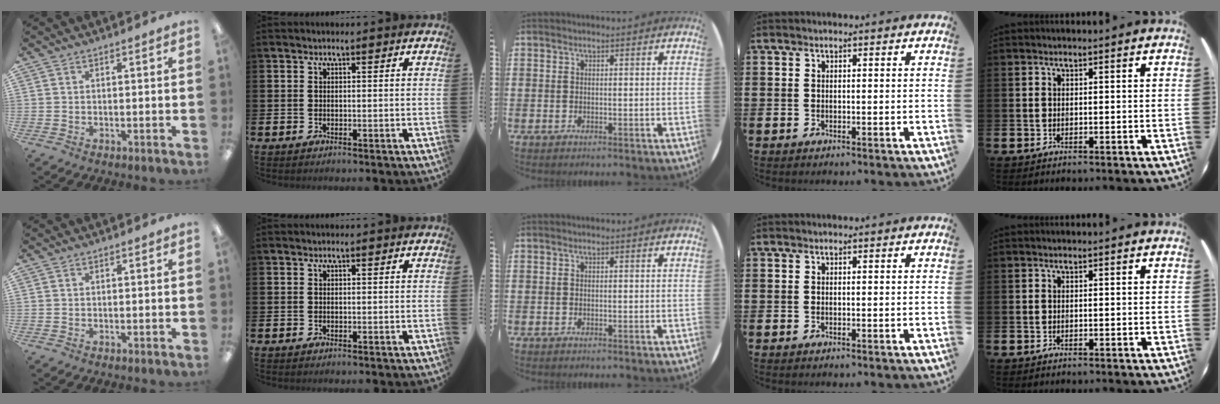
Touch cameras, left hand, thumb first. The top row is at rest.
{}